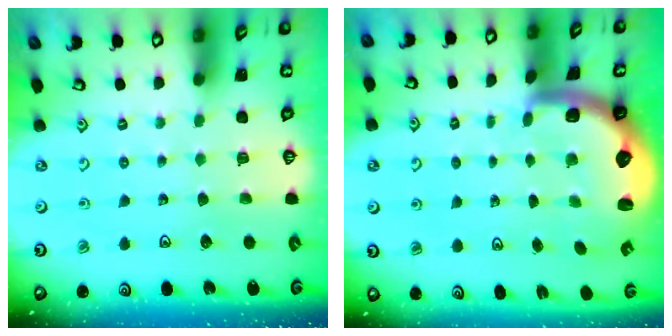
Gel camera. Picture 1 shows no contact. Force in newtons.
{"total": 2.8, "press": 2.5, "slide": 1.4}